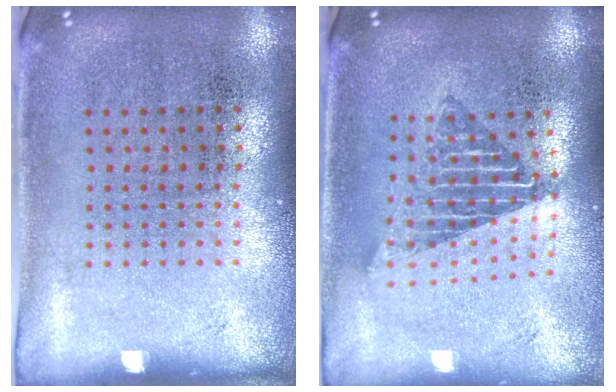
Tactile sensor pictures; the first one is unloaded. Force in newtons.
{"total": 1.7, "press": 1.4, "slide": 1.0}